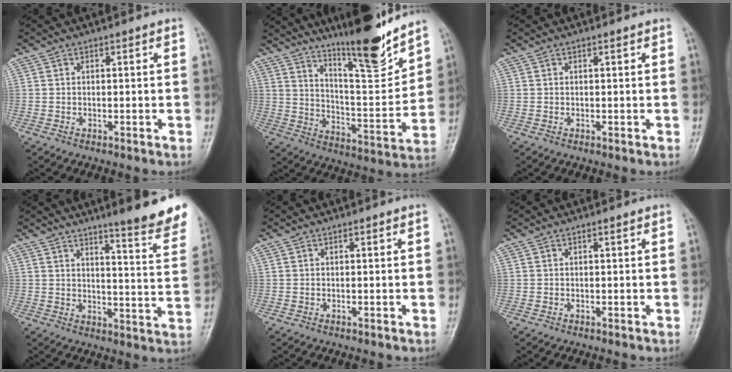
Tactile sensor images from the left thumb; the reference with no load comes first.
{"total": 17.4, "force": [13.8, 2.5, 10.4], "torque": [-0.130, -0.092, 0.230]}
{"total": 0.0}
{"total": 14.9, "force": [11.6, 1.7, 9.1], "torque": [-0.087, -0.086, 0.140]}
{"total": 0.0}
{"total": 0.0}